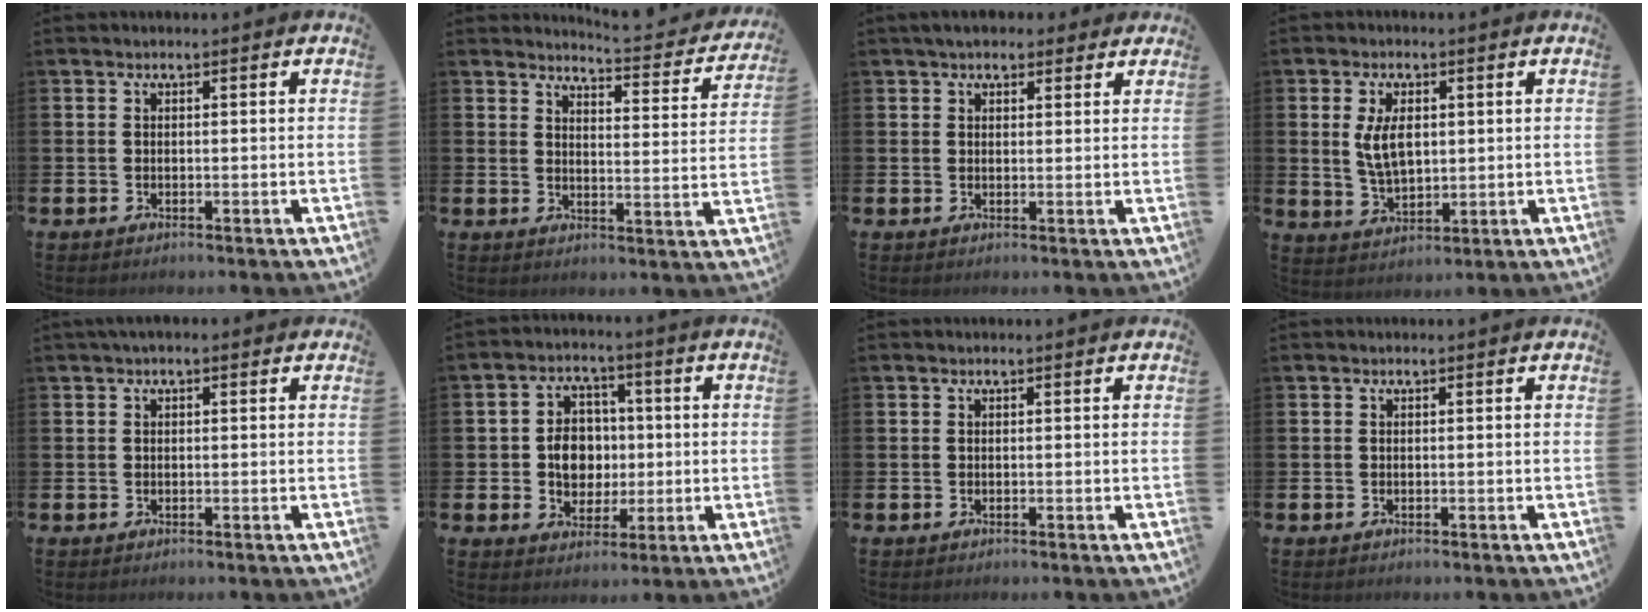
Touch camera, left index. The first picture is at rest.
{"total": 4.4, "force": [4.3, 0.2, 0.7], "torque": [-0.013, -0.038, 0.069]}
{"total": 3.6, "force": [3.1, 1.6, 0.7], "torque": [-0.009, -0.007, 0.055]}
{"total": 5.5, "force": [1.5, 3.0, 4.3], "torque": [-0.082, 0.007, 0.023]}
{"total": 0.8, "force": [0.4, 0.6, 0.5], "torque": [-0.003, 0.005, 0.004]}
{"total": 6.4, "force": [0.1, 5.5, 3.3], "torque": [-0.063, 0.014, -0.004]}
{"total": 0.0}
{"total": 0.0}